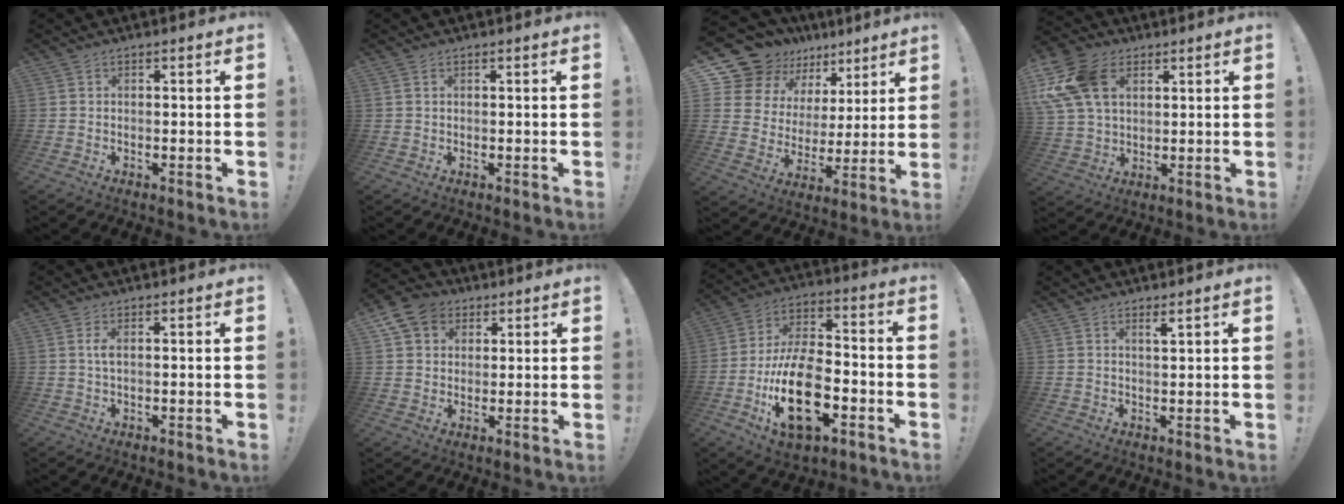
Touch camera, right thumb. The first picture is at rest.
{"total": 0.6, "force": [0.3, 0.4, 0.4], "torque": [-0.012, 0.003, 0.007]}
{"total": 13.7, "force": [10.5, 8.2, 3.1], "torque": [-0.062, -0.083, 0.206]}
{"total": 18.1, "force": [6.1, 12.6, 11.5], "torque": [-0.232, -0.014, 0.117]}
{"total": 2.1, "force": [0.3, 0.6, 2.0], "torque": [-0.038, 0.001, 0.004]}
{"total": 9.5, "force": [4.2, 7.8, 3.6], "torque": [-0.056, -0.014, 0.086]}
{"total": 20.8, "force": [-7.2, 11.0, 16.2], "torque": [-0.293, 0.033, -0.117]}
{"total": 2.2, "force": [1.6, 0.1, 1.5], "torque": [-0.017, -0.009, 0.023]}